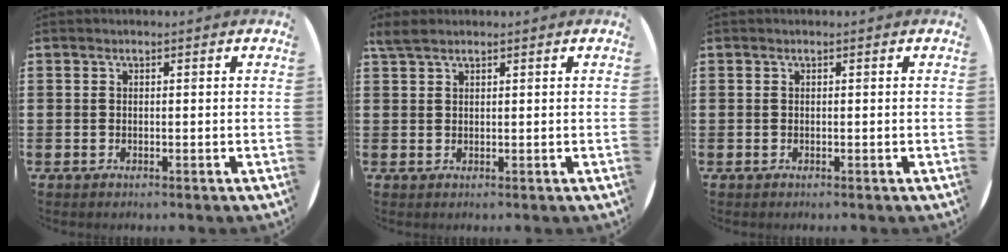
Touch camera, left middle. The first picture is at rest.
{"total": 2.0, "force": [1.7, 0.6, 1.0], "torque": [-0.016, 0.001, 0.029]}
{"total": 0.0}